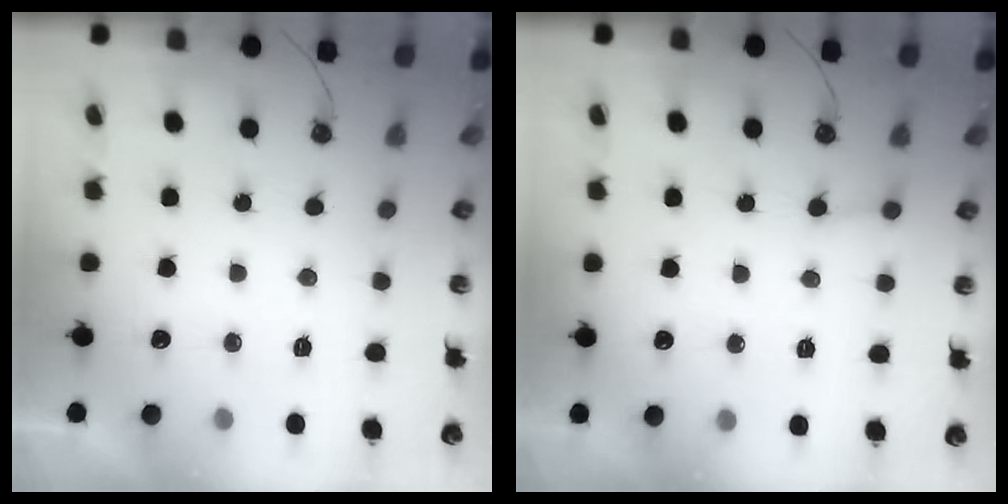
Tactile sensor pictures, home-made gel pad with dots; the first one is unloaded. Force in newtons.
{"total": 4.7, "press": 4.7, "slide": 0.3}